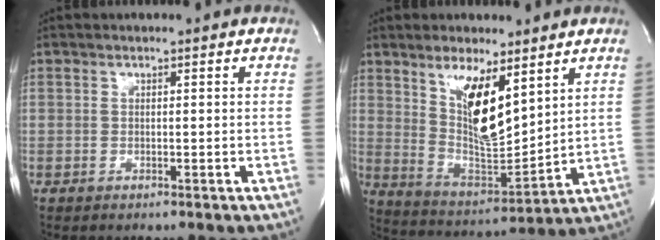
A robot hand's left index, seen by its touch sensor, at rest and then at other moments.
{"total": 11.4, "force": [5.5, 3.1, 9.5], "torque": [-0.181, -0.015, 0.109]}